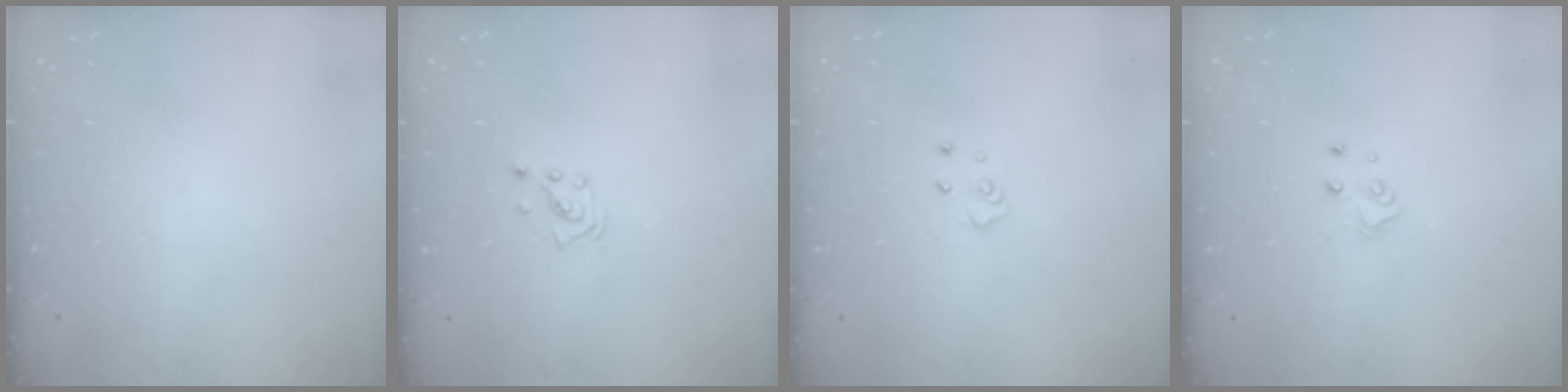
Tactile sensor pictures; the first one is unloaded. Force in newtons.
{"total": 1.9, "press": 1.9, "slide": 0.1}
{"total": 4.2, "press": 4.1, "slide": 0.4}
{"total": 4.0, "press": 4.0, "slide": 0.2}